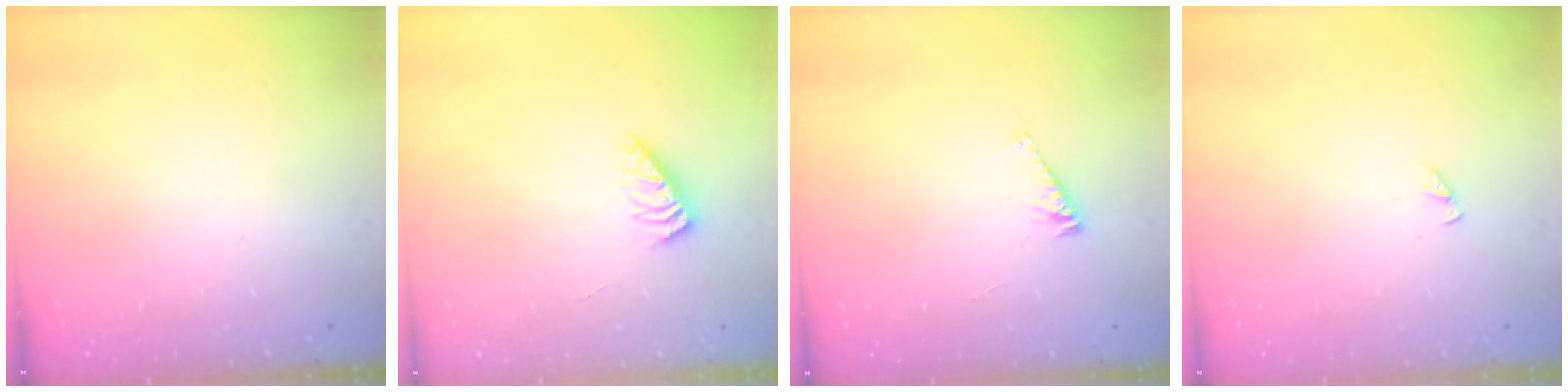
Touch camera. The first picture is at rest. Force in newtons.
{"total": 2.5, "press": 2.5, "slide": 0.4}
{"total": 2.6, "press": 2.6, "slide": 0.3}
{"total": 0.8, "press": 0.8, "slide": 0.1}